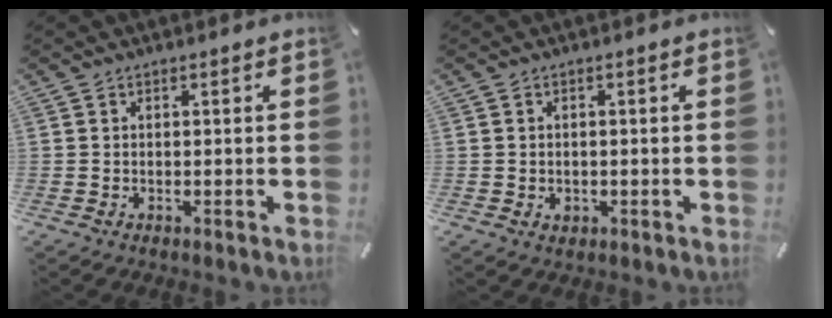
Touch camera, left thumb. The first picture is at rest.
{"total": 1.4, "force": [-0.3, 1.3, 0.6], "torque": [-0.013, 0.005, -0.007]}